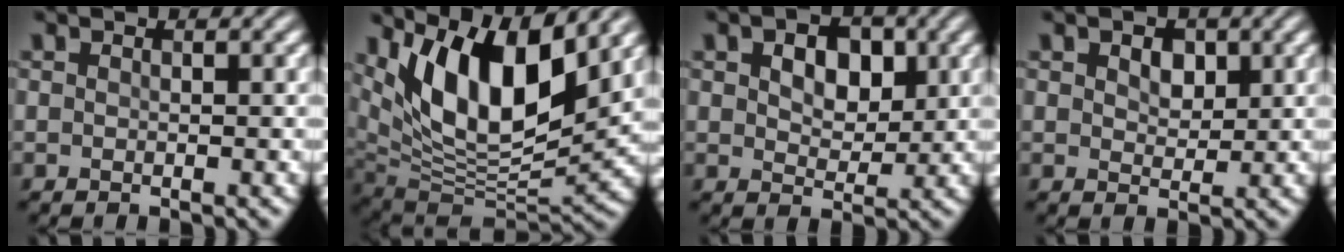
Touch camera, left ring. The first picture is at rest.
{"total": 11.9, "force": [5.5, 4.9, 9.3], "torque": [-0.157, -0.009, 0.106]}
{"total": 5.1, "force": [1.7, 3.2, 3.5], "torque": [-0.051, 0.005, 0.015]}
{"total": 2.3, "force": [0.9, 1.5, 1.4], "torque": [-0.026, 0.000, 0.015]}